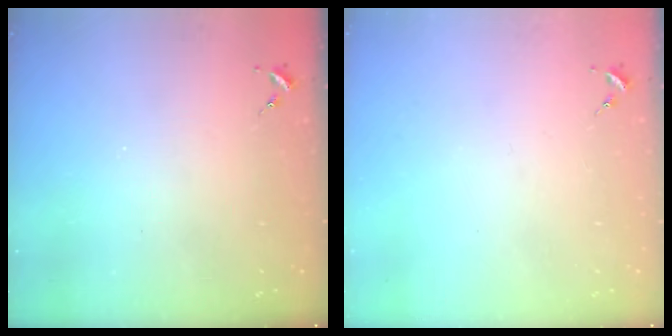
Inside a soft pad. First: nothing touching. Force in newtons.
{"total": 0.0}